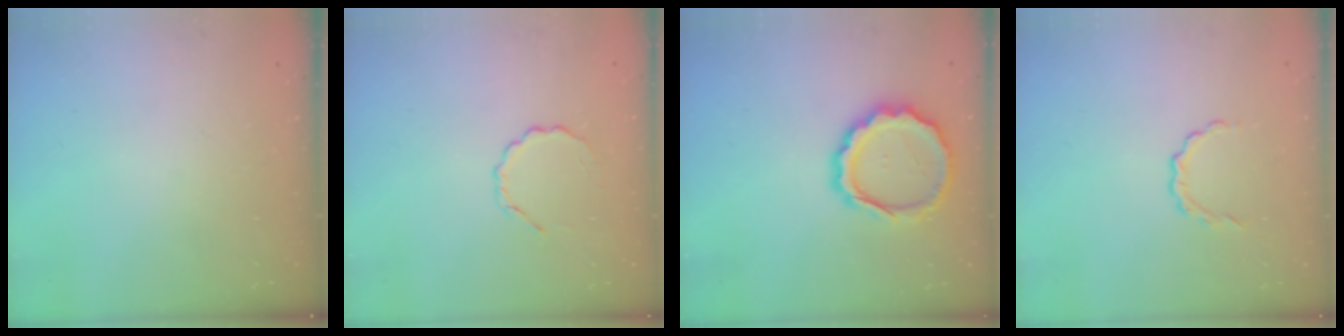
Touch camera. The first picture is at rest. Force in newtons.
{"total": 3.0, "press": 2.8, "slide": 1.0}
{"total": 14.2, "press": 13.9, "slide": 2.9}
{"total": 3.5, "press": 3.3, "slide": 1.1}